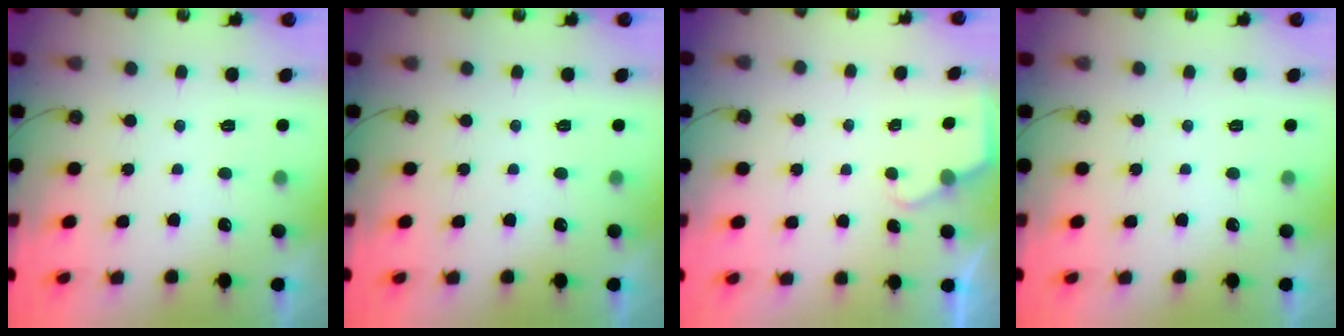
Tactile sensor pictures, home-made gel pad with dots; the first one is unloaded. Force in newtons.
{"total": 0.0}
{"total": 2.1, "press": 2.0, "slide": 0.4}
{"total": 0.0}